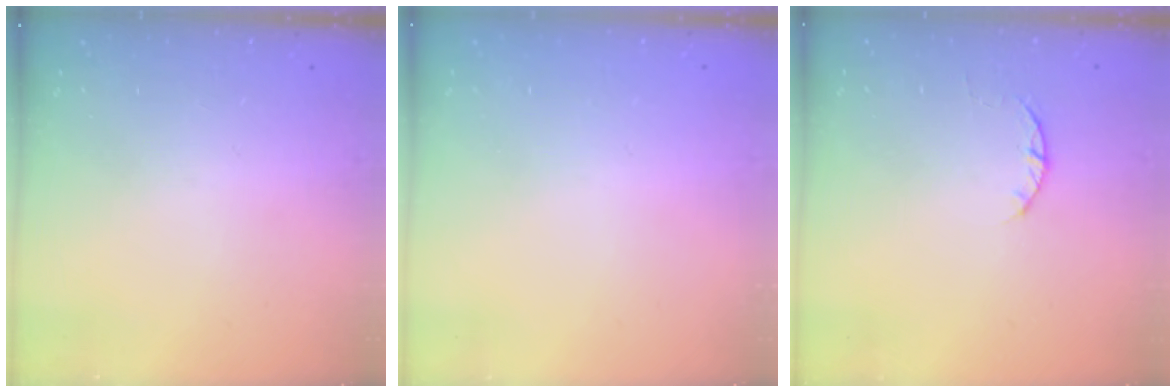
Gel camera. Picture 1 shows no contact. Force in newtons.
{"total": 2.4, "press": 2.4, "slide": 0.2}
{"total": 2.3, "press": 2.3, "slide": 0.4}